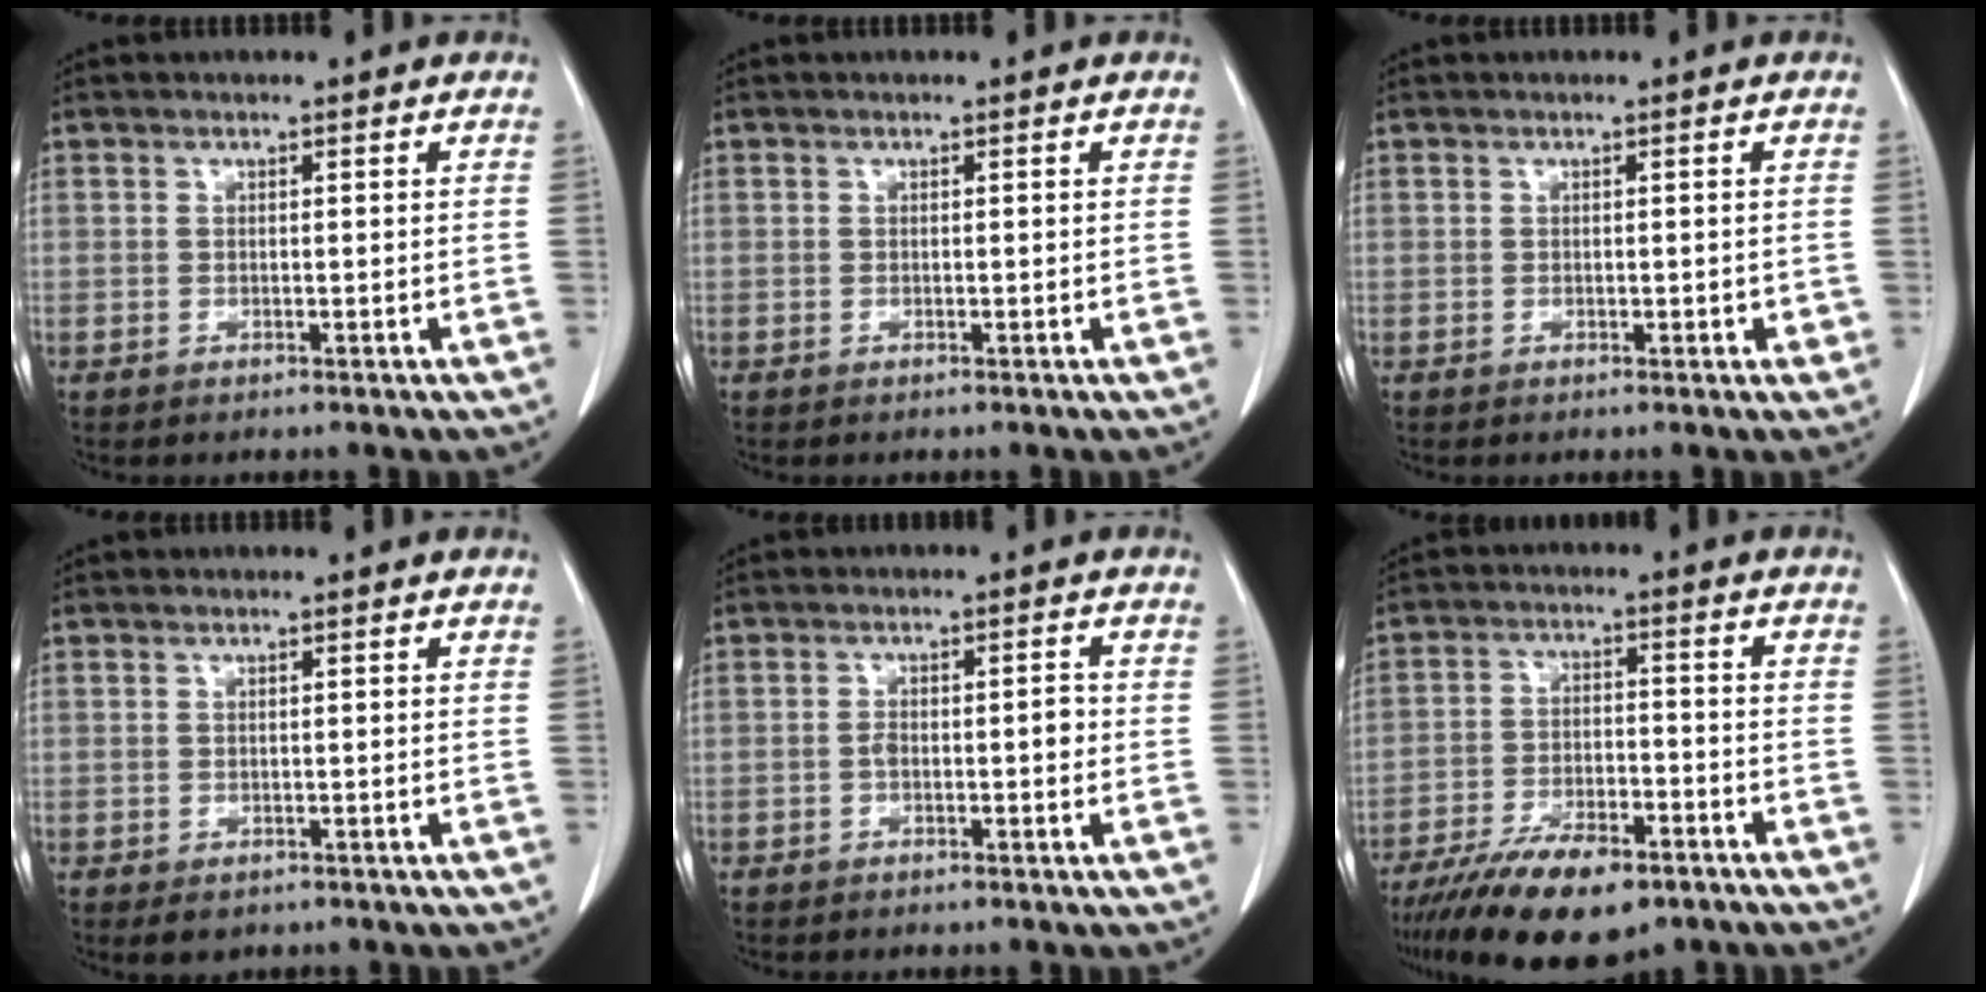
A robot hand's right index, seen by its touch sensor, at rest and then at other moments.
{"total": 0.0}
{"total": 1.3, "force": [-0.2, 0.7, 1.1], "torque": [-0.013, 0.003, 0.000]}
{"total": 1.9, "force": [-1.0, 1.4, 0.7], "torque": [-0.009, 0.000, -0.004]}
{"total": 2.9, "force": [-0.7, 1.1, 2.6], "torque": [-0.041, 0.008, -0.009]}
{"total": 13.7, "force": [-9.7, 4.7, 8.6], "torque": [-0.151, -0.014, -0.163]}